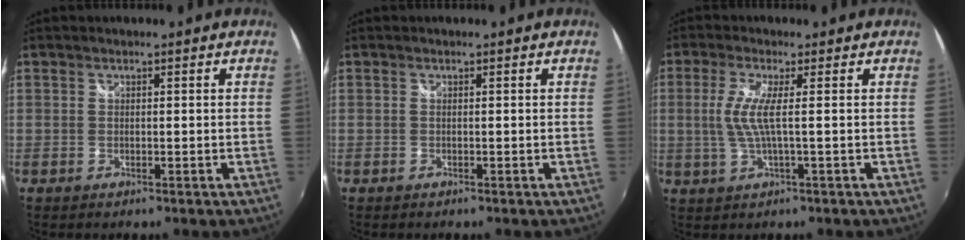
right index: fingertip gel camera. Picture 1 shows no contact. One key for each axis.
{"total": 0.0}
{"total": 5.1, "fx": 0.1, "fy": 0.0, "fz": 5.1, "tx": -0.112, "ty": -0.004, "tz": 0.006}